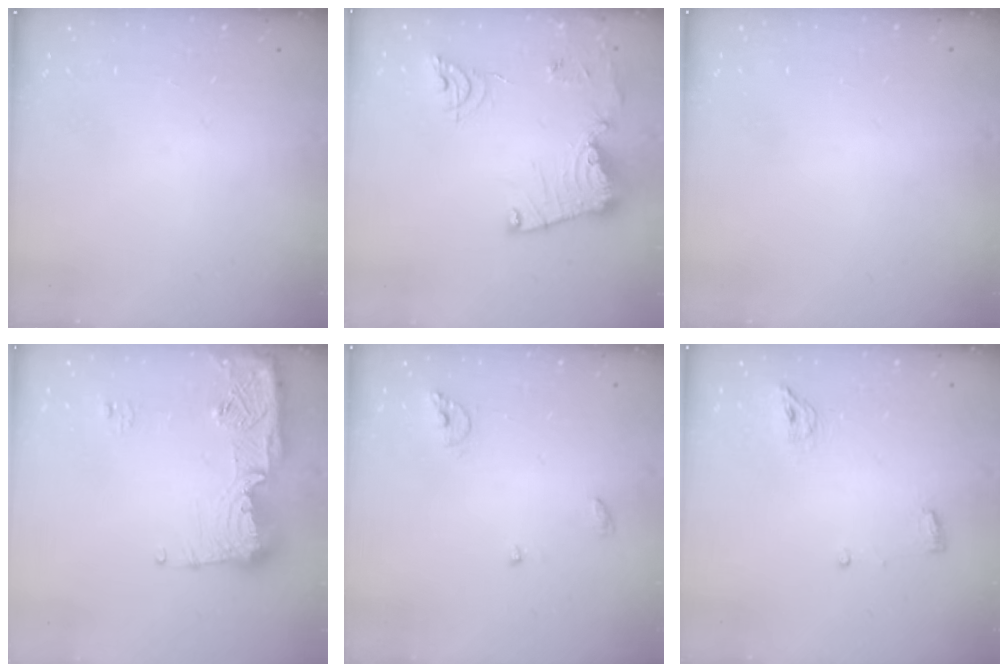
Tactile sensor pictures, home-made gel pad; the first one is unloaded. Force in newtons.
{"total": 18.4, "press": 18.3, "slide": 1.9}
{"total": 0.8, "press": 0.8, "slide": 0.1}
{"total": 15.8, "press": 15.7, "slide": 1.4}
{"total": 5.7, "press": 5.7, "slide": 0.5}
{"total": 5.4, "press": 5.3, "slide": 1.1}